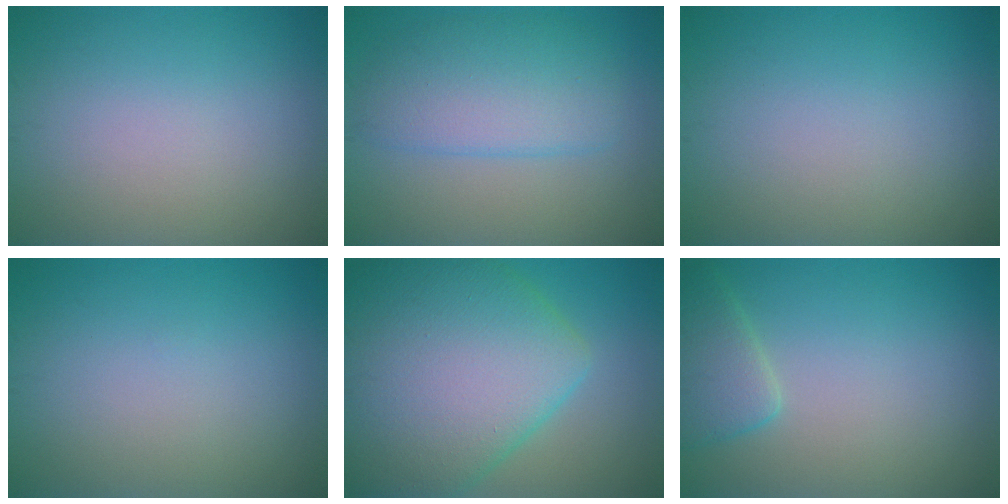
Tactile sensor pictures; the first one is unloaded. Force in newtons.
{"total": 5.0, "press": 5.0, "slide": 0.3}
{"total": 0.0}
{"total": 0.0}
{"total": 13.6, "press": 13.6, "slide": 0.5}
{"total": 3.0, "press": 3.0, "slide": 0.3}